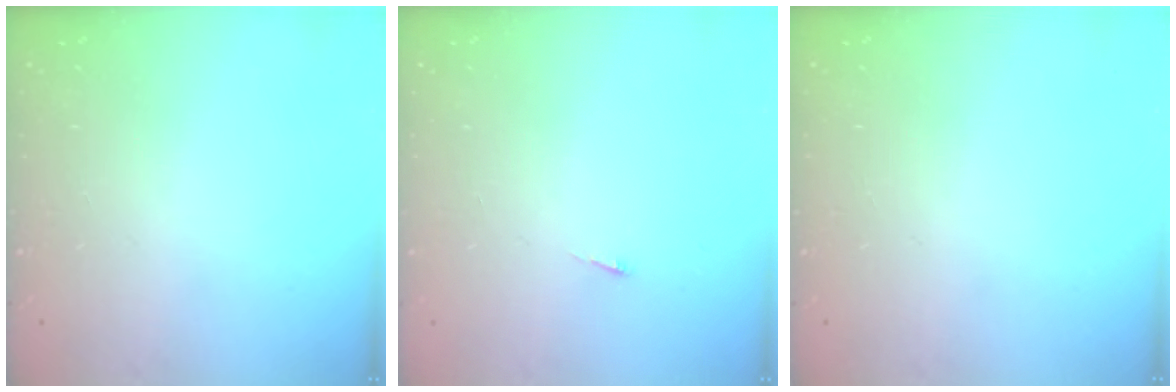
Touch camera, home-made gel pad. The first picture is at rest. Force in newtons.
{"total": 2.6, "press": 2.5, "slide": 0.3}
{"total": 0.0}